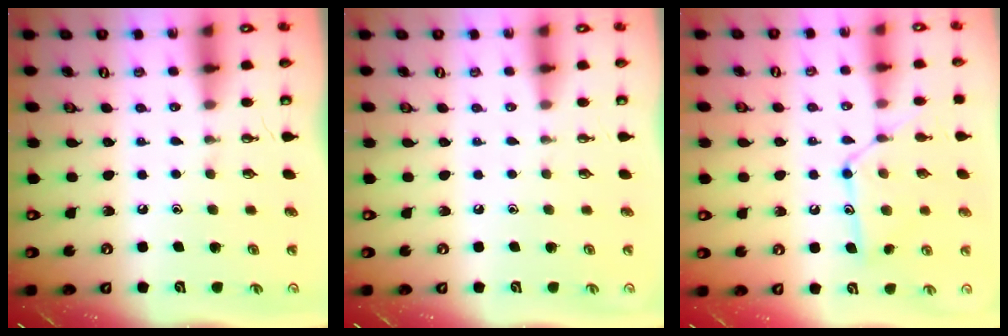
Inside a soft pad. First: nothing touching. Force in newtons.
{"total": 0.0}
{"total": 11.9, "press": 11.9, "slide": 0.9}